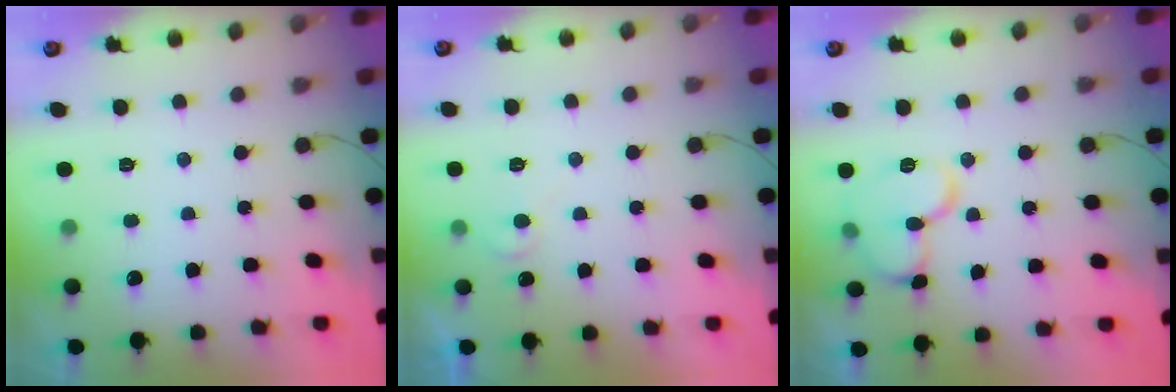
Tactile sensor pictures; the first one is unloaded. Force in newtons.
{"total": 4.9, "press": 4.8, "slide": 0.5}
{"total": 10.8, "press": 10.8, "slide": 0.3}